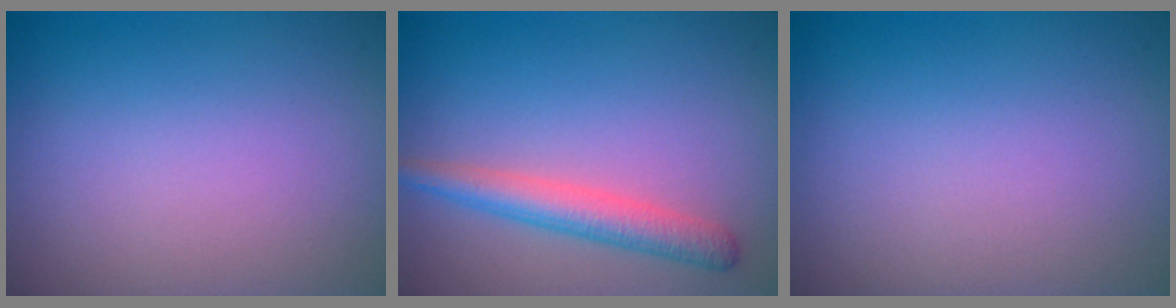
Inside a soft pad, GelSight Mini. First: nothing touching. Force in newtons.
{"total": 3.1, "press": 3.1, "slide": 0.2}
{"total": 0.0}